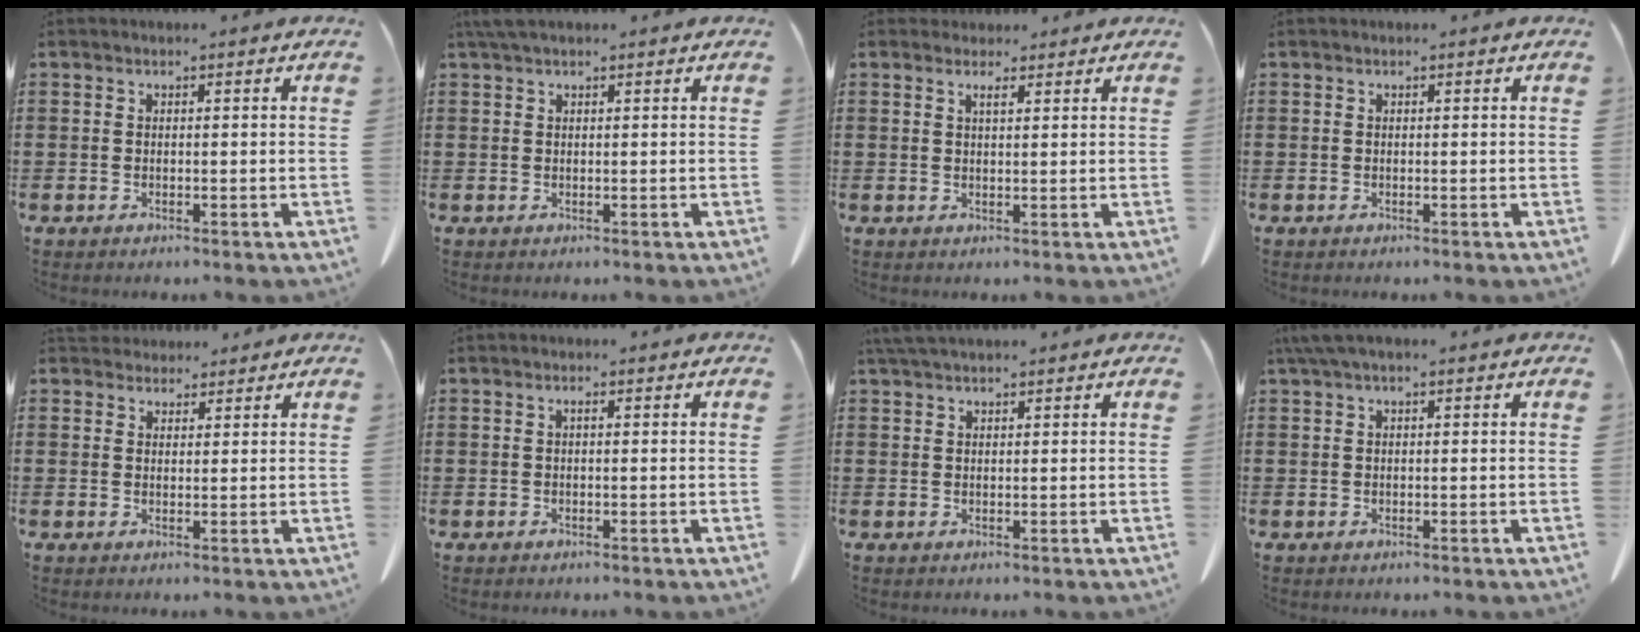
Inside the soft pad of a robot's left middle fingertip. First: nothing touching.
{"total": 1.5, "force": [1.1, 0.2, 1.0], "torque": [-0.023, 0.002, 0.020]}
{"total": 1.7, "force": [1.5, 0.4, 0.8], "torque": [-0.010, -0.003, 0.026]}
{"total": 0.0}
{"total": 2.7, "force": [2.5, 0.9, 0.2], "torque": [-0.003, -0.006, 0.047]}
{"total": 0.6, "force": [0.1, 0.0, 0.6], "torque": [-0.010, -0.002, 0.002]}
{"total": 2.0, "force": [1.8, 0.2, 0.9], "torque": [-0.021, 0.000, 0.034]}
{"total": 1.3, "force": [0.5, 0.2, 1.2], "torque": [-0.026, 0.000, 0.010]}